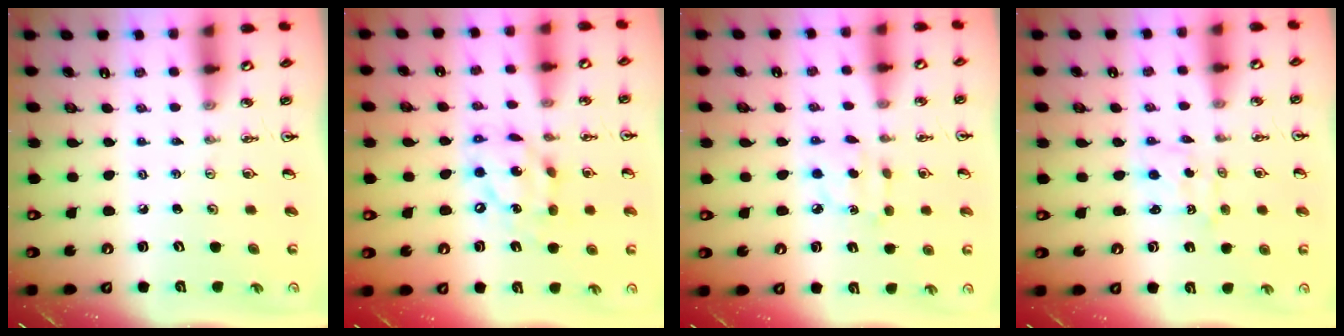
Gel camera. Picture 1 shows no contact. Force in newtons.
{"total": 13.0, "press": 12.9, "slide": 1.3}
{"total": 2.8, "press": 2.8, "slide": 0.4}
{"total": 1.1, "press": 0.7, "slide": 0.8}